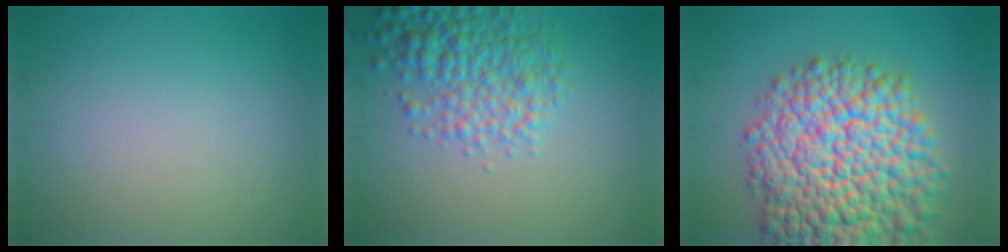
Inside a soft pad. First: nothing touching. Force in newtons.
{"total": 5.3, "press": 5.3, "slide": 0.1}
{"total": 15.4, "press": 15.4, "slide": 0.6}